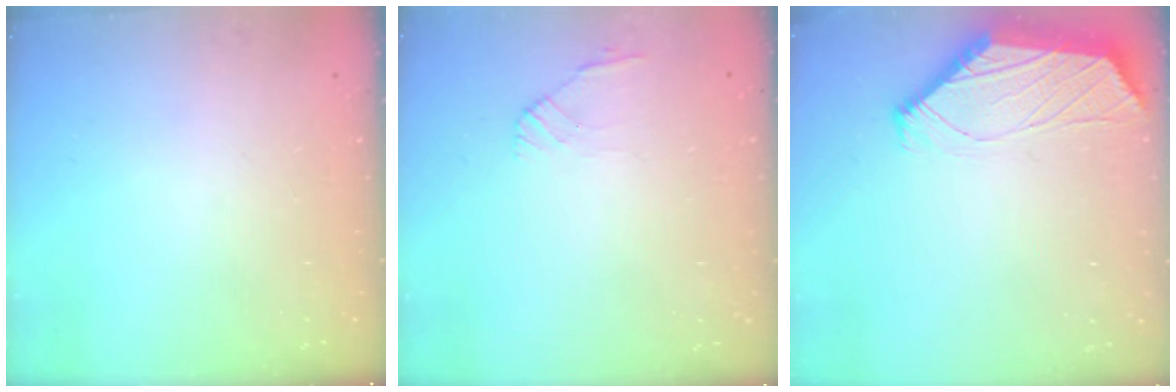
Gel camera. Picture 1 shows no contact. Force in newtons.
{"total": 2.8, "press": 2.6, "slide": 0.8}
{"total": 1.7, "press": 1.6, "slide": 0.3}